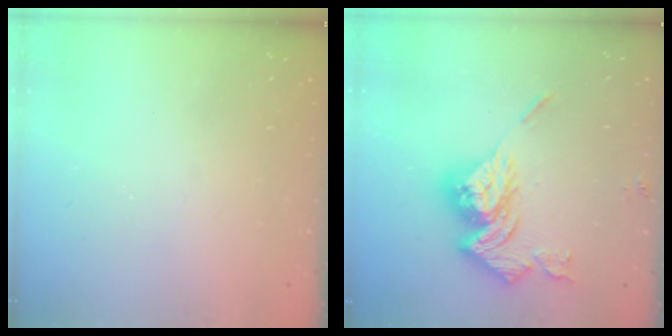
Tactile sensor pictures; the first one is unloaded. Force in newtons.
{"total": 16.4, "press": 16.4, "slide": 1.7}